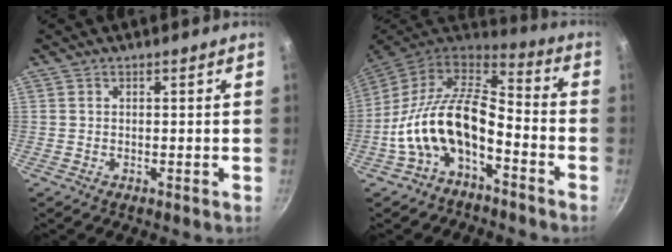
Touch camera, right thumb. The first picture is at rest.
{"total": 16.8, "force": [-5.1, 9.1, 13.1], "torque": [-0.233, 0.056, -0.105]}